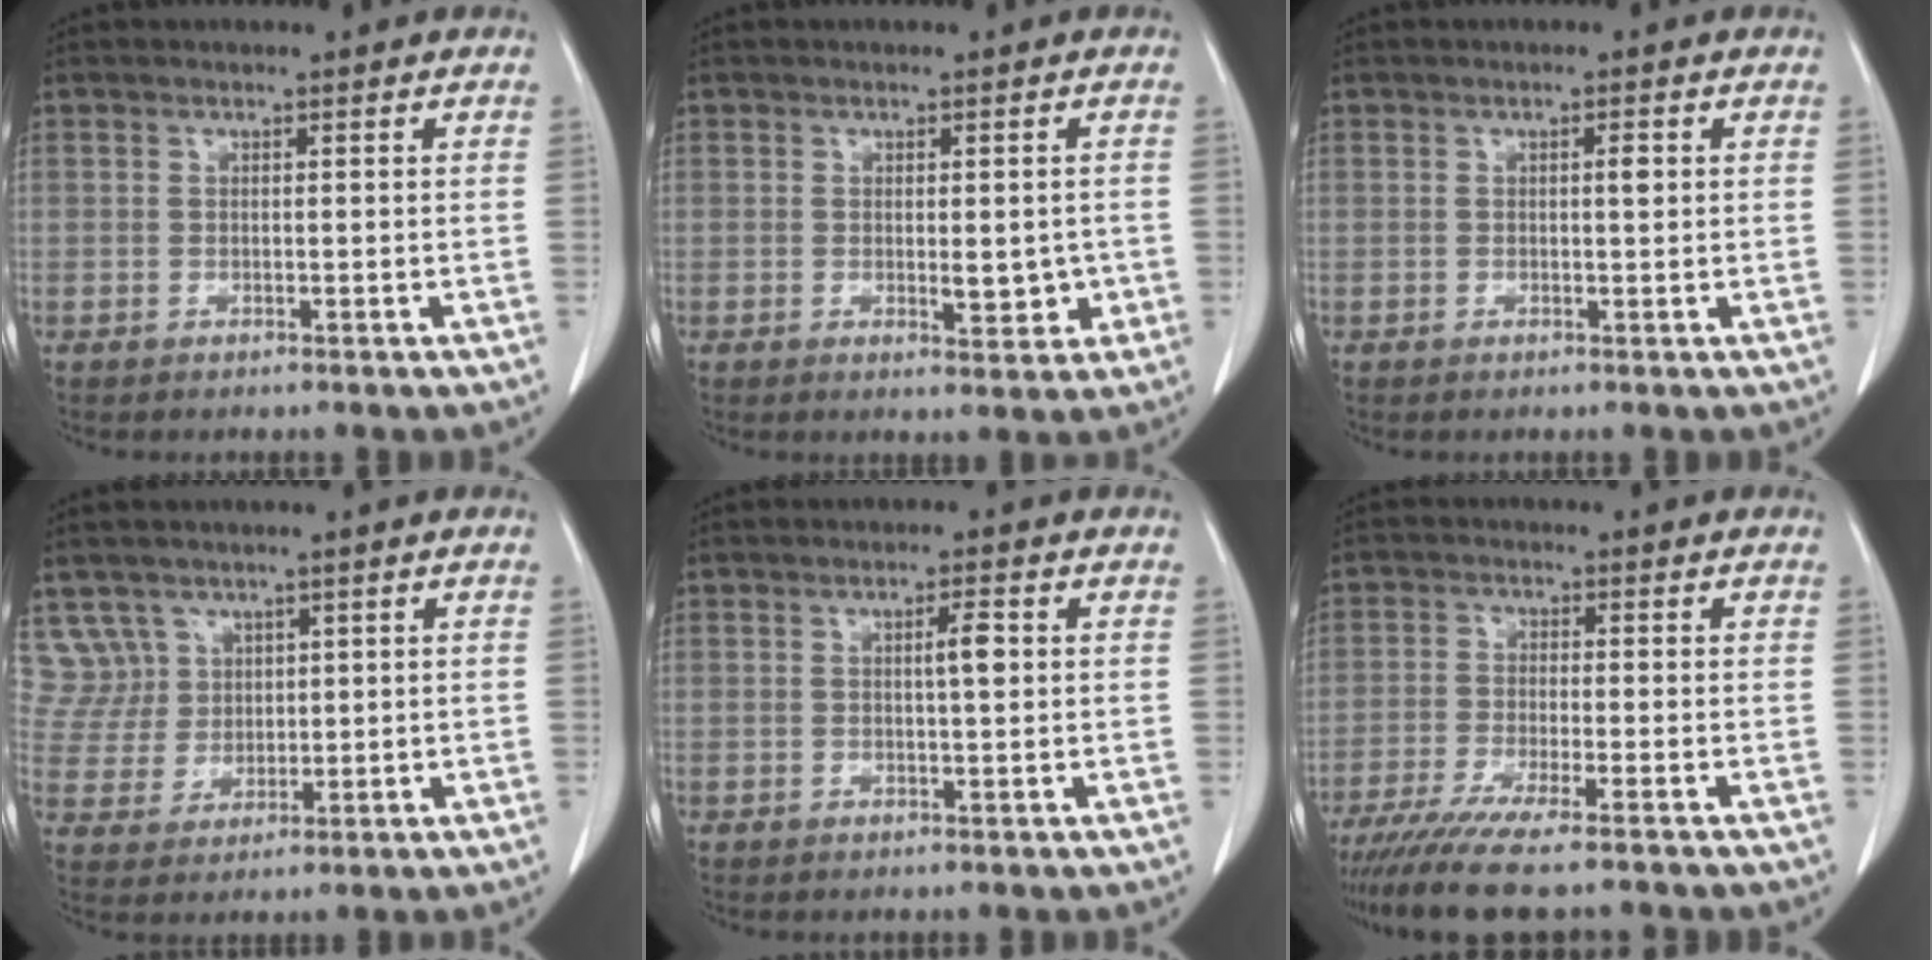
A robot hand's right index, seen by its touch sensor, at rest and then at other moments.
{"total": 4.0, "force": [-0.5, 1.6, 3.6], "torque": [-0.047, -0.006, 0.000]}
{"total": 1.4, "force": [0.3, 0.3, 1.3], "torque": [-0.022, 0.002, 0.005]}
{"total": 5.9, "force": [3.5, 4.7, -0.5], "torque": [0.016, 0.012, 0.077]}
{"total": 2.6, "force": [0.5, 0.3, 2.6], "torque": [-0.043, 0.002, 0.007]}
{"total": 10.4, "force": [-8.4, 0.1, 6.1], "torque": [-0.091, -0.026, -0.139]}